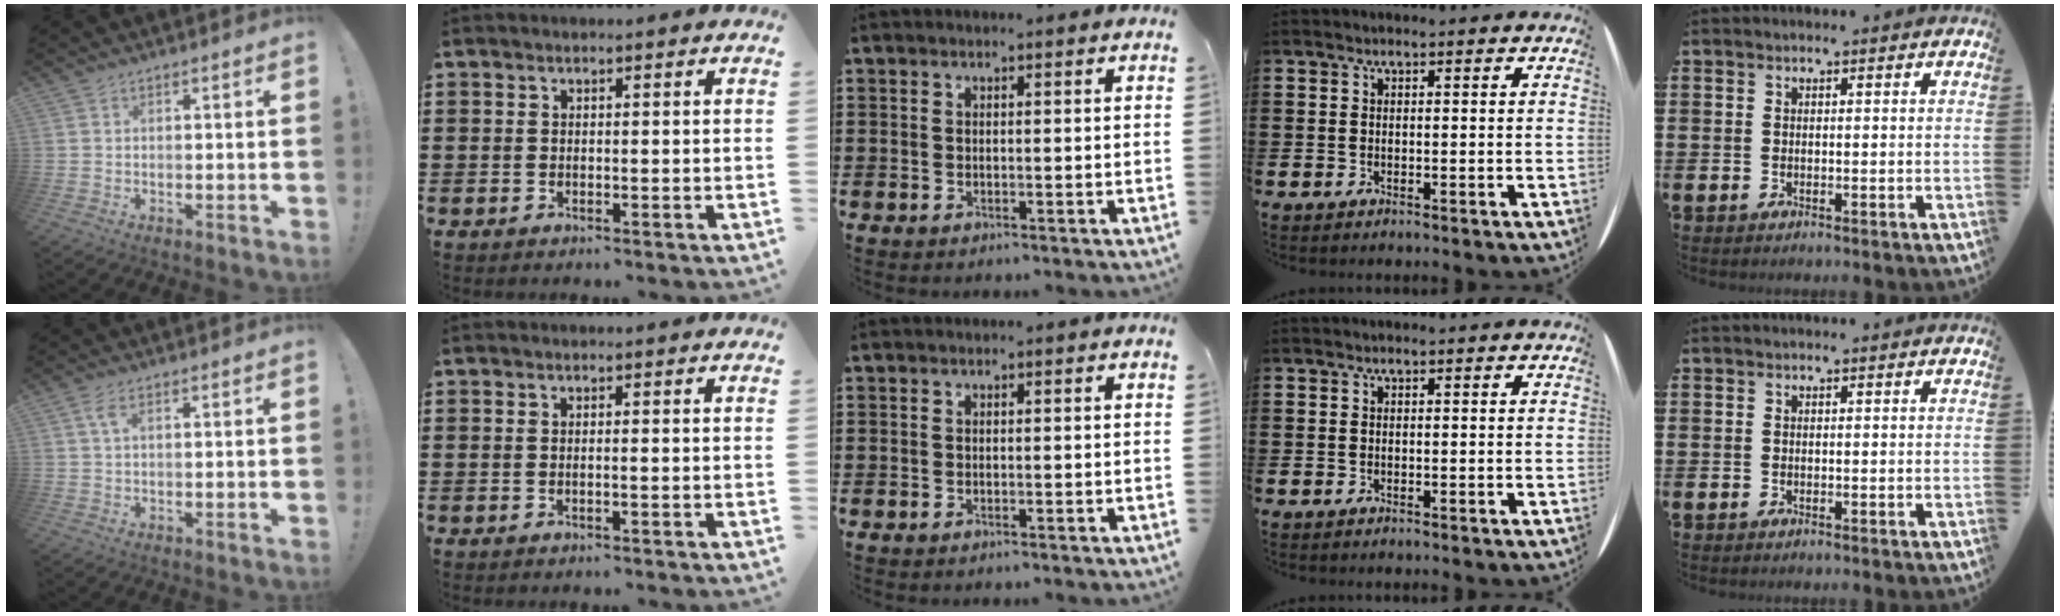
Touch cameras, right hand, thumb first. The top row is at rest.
{"thumb": {"total": 2.7, "force": [1.0, 0.9, 2.3], "torque": [-0.042, 0.000, 0.015]}, "index": {"total": 0.5, "force": [-0.2, -0.1, 0.4], "torque": [-0.007, -0.002, -0.004]}}